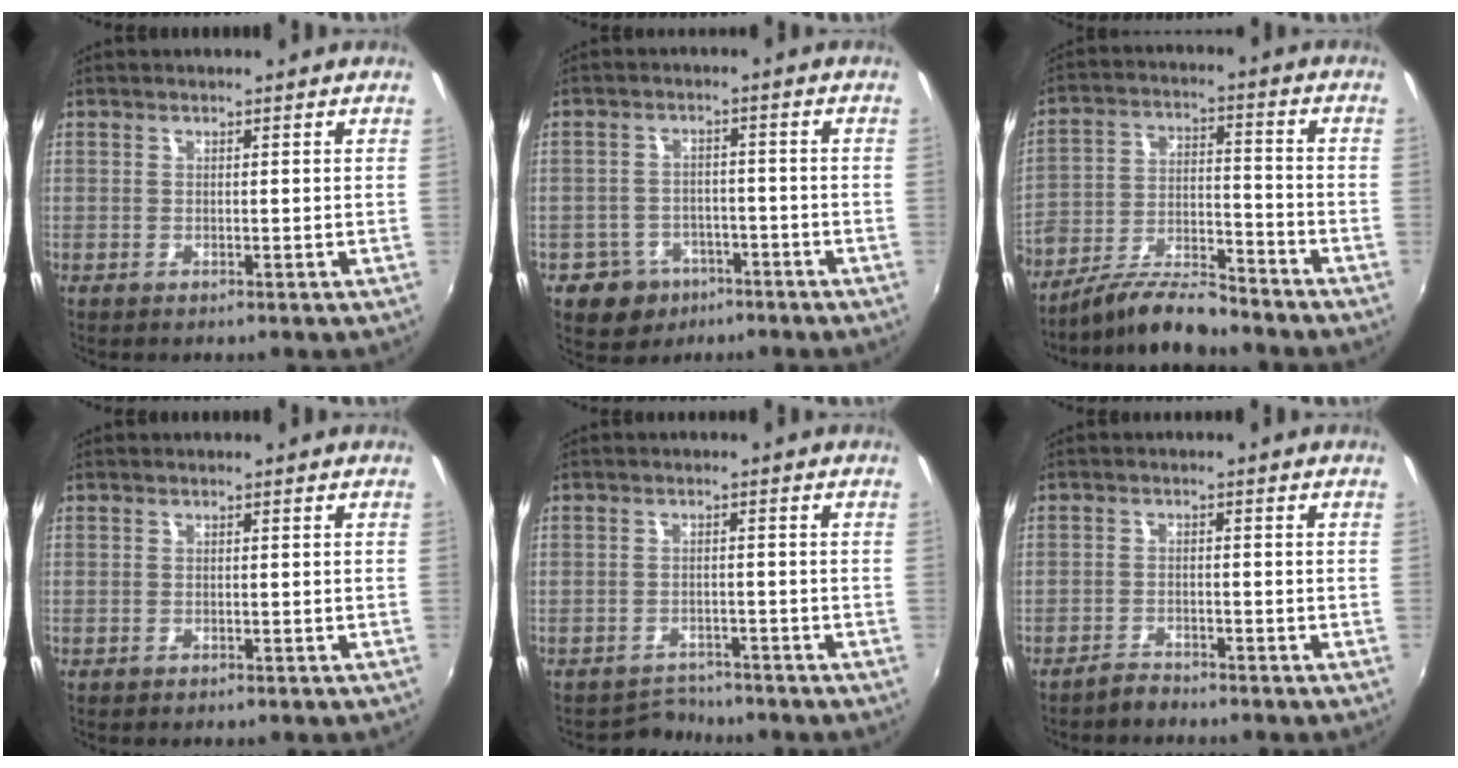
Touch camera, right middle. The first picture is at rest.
{"total": 7.2, "force": [-4.3, 5.6, 1.6], "torque": [-0.049, 0.018, -0.057]}
{"total": 12.0, "force": [-10.1, 2.8, 5.9], "torque": [-0.123, -0.007, -0.185]}
{"total": 0.6, "force": [-0.4, 0.4, 0.2], "torque": [-0.003, -0.001, -0.006]}
{"total": 3.7, "force": [-3.3, 1.6, -0.7], "torque": [0.002, 0.010, -0.055]}
{"total": 2.3, "force": [-2.2, 0.6, 0.3], "torque": [-0.013, 0.004, -0.042]}